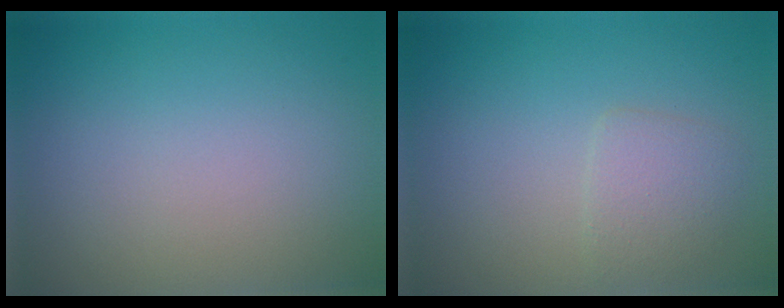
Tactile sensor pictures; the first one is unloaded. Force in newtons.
{"total": 1.9, "press": 1.9, "slide": 0.0}